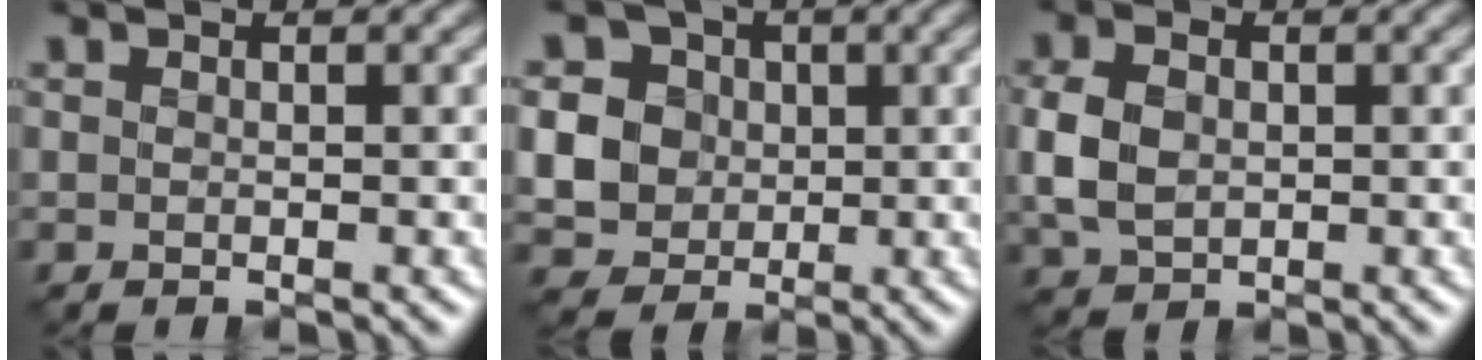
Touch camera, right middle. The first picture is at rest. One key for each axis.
{"total": 7.8, "fx": 1.1, "fy": 7.1, "fz": 3.0, "tx": -0.068, "ty": 0.018, "tz": 0.012}
{"total": 4.4, "fx": -0.2, "fy": 3.3, "fz": 2.9, "tx": -0.069, "ty": 0.002, "tz": -0.003}